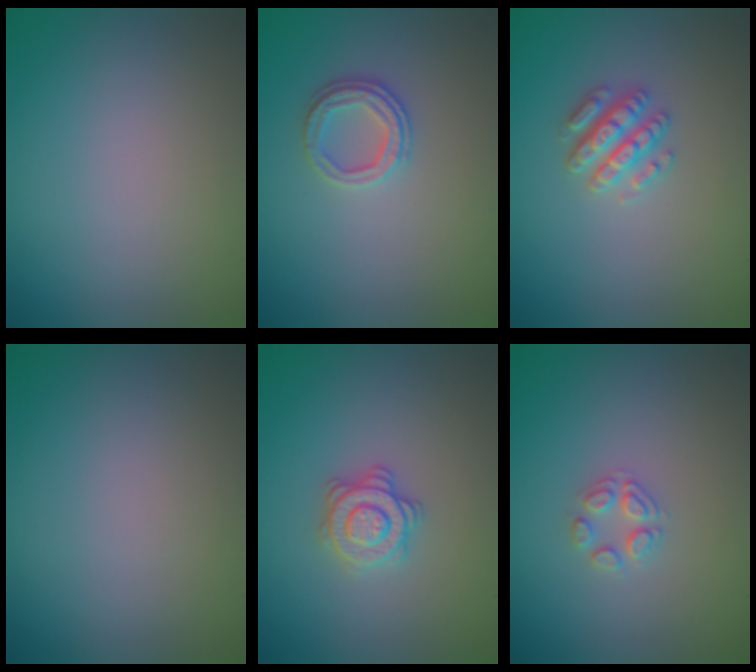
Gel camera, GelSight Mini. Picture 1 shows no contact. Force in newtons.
{"total": 2.5, "press": 2.3, "slide": 0.9}
{"total": 2.9, "press": 2.8, "slide": 0.6}
{"total": 0.0}
{"total": 3.1, "press": 2.9, "slide": 0.9}
{"total": 2.0, "press": 2.0, "slide": 0.1}